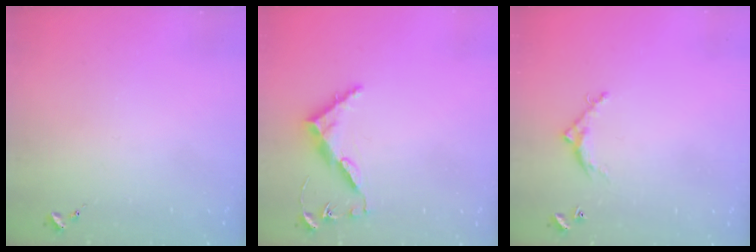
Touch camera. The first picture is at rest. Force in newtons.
{"total": 8.2, "press": 8.1, "slide": 0.6}
{"total": 6.0, "press": 6.0, "slide": 0.3}